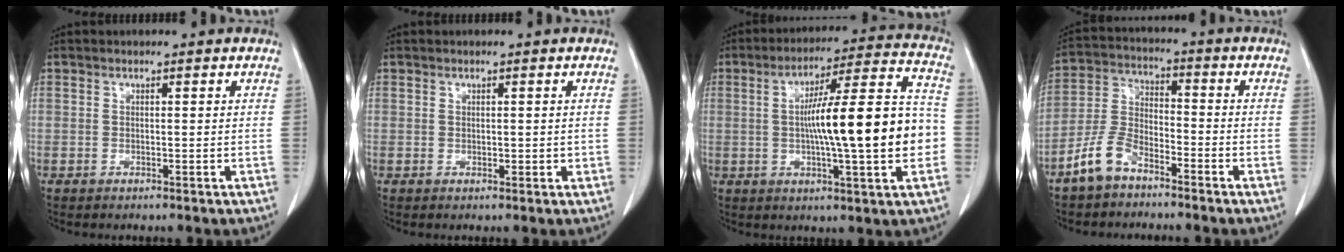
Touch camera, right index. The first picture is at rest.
{"total": 1.4, "force": [-0.1, 0.8, 1.2], "torque": [-0.013, 0.000, -0.002]}
{"total": 18.5, "force": [-1.5, 1.8, 18.3], "torque": [-0.280, 0.021, -0.026]}
{"total": 7.5, "force": [-5.4, 3.3, 4.1], "torque": [-0.101, 0.004, -0.115]}